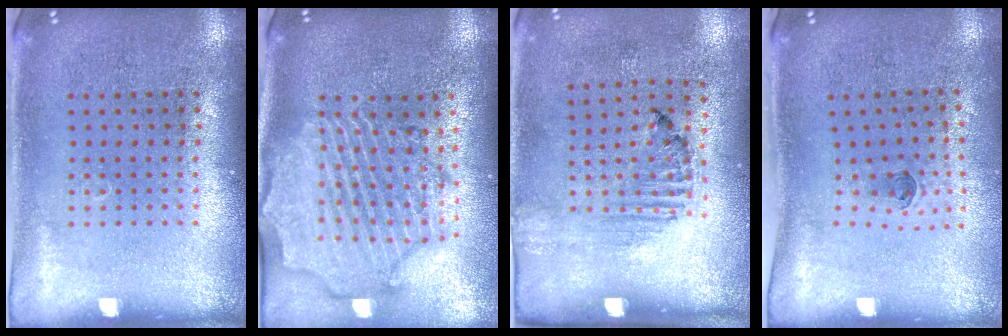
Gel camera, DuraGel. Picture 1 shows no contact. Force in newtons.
{"total": 2.9, "press": 2.5, "slide": 1.4}
{"total": 1.5, "press": 1.2, "slide": 0.8}
{"total": 0.5, "press": 0.3, "slide": 0.4}